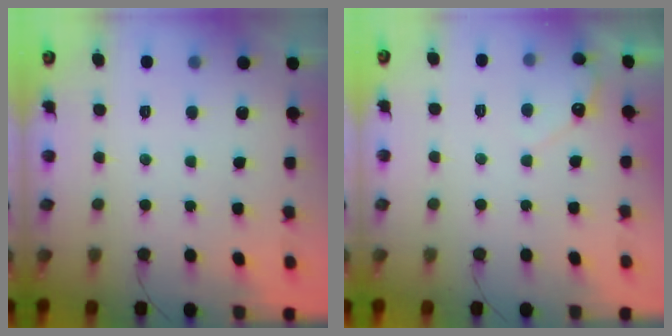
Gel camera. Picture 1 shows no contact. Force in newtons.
{"total": 3.3, "press": 3.3, "slide": 0.2}